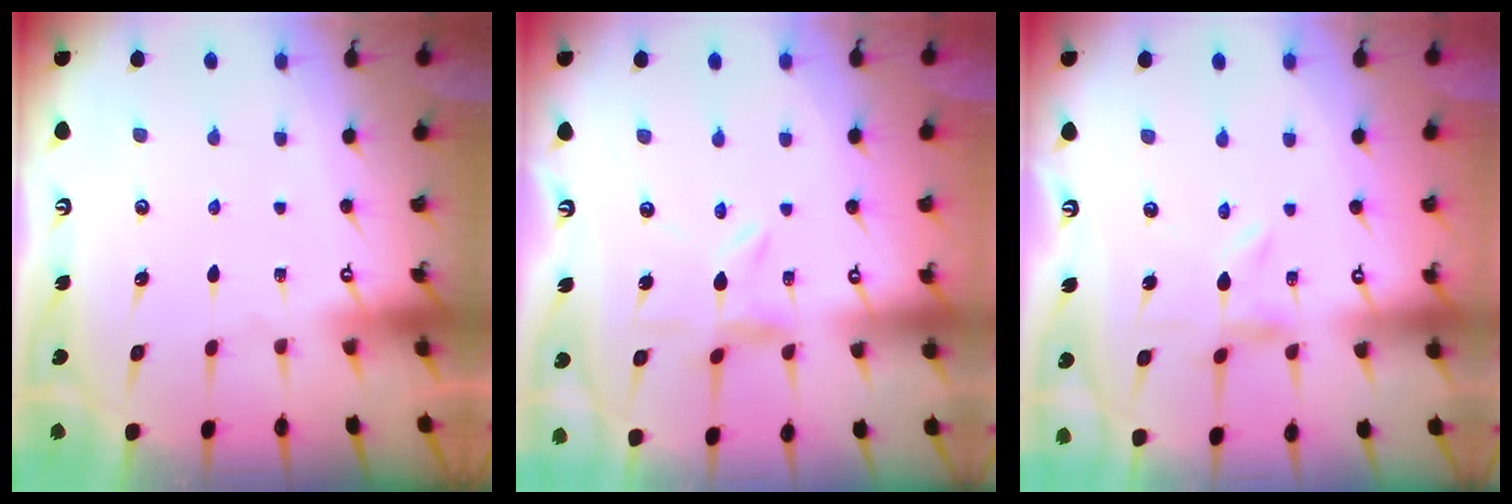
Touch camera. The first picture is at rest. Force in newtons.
{"total": 3.4, "press": 3.3, "slide": 0.3}
{"total": 0.7, "press": 0.6, "slide": 0.3}